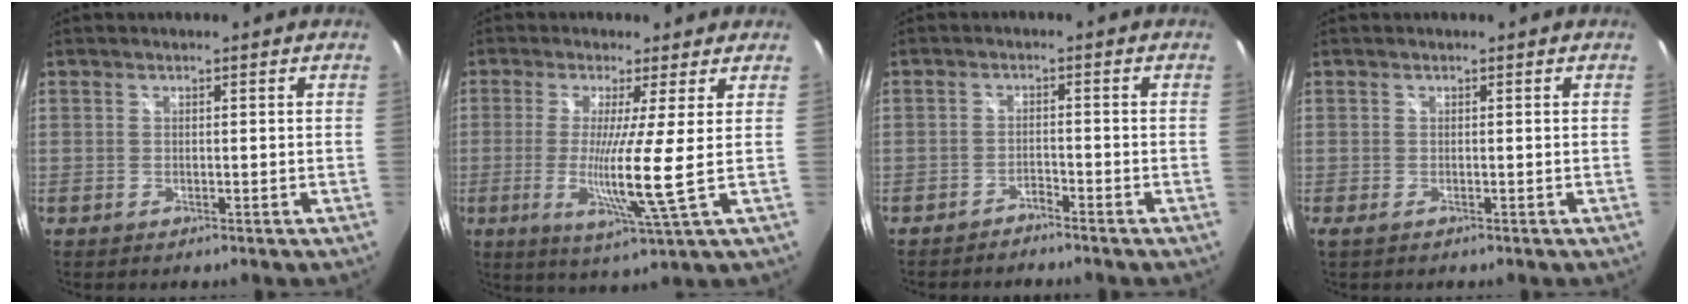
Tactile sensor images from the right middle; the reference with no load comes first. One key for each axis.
{"total": 9.0, "fx": -0.3, "fy": -2.2, "fz": 8.7, "tx": -0.160, "ty": -0.025, "tz": -0.014}
{"total": 2.3, "fx": -2.2, "fy": 0.3, "fz": 0.3, "tx": -0.017, "ty": -0.001, "tz": -0.037}
{"total": 0.7, "fx": -0.4, "fy": 0.0, "fz": 0.5, "tx": -0.011, "ty": 0.000, "tz": -0.007}